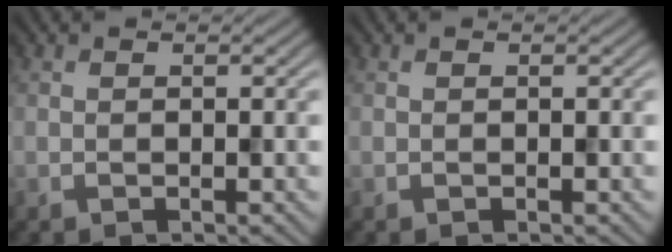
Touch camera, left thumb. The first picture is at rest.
{"total": 0.0}